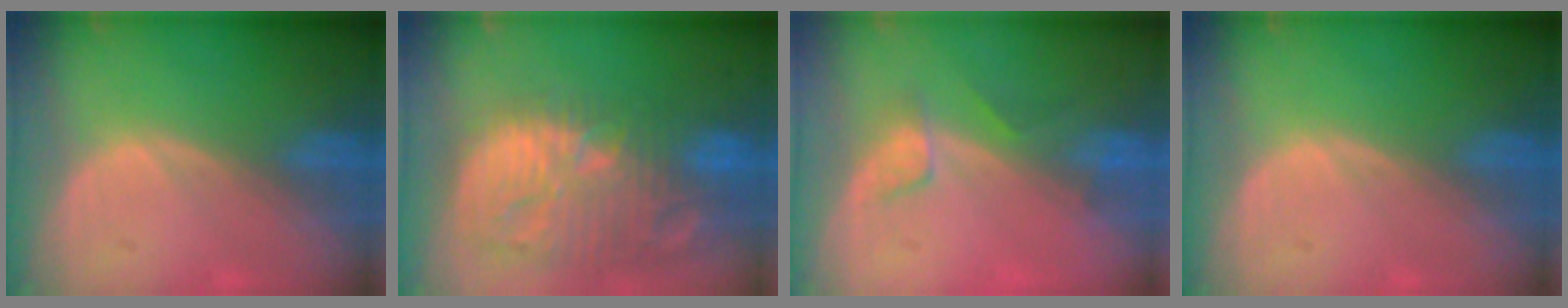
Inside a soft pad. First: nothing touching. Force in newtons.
{"total": 14.6, "press": 12.6, "slide": 7.3}
{"total": 3.4, "press": 3.0, "slide": 1.5}
{"total": 0.0}